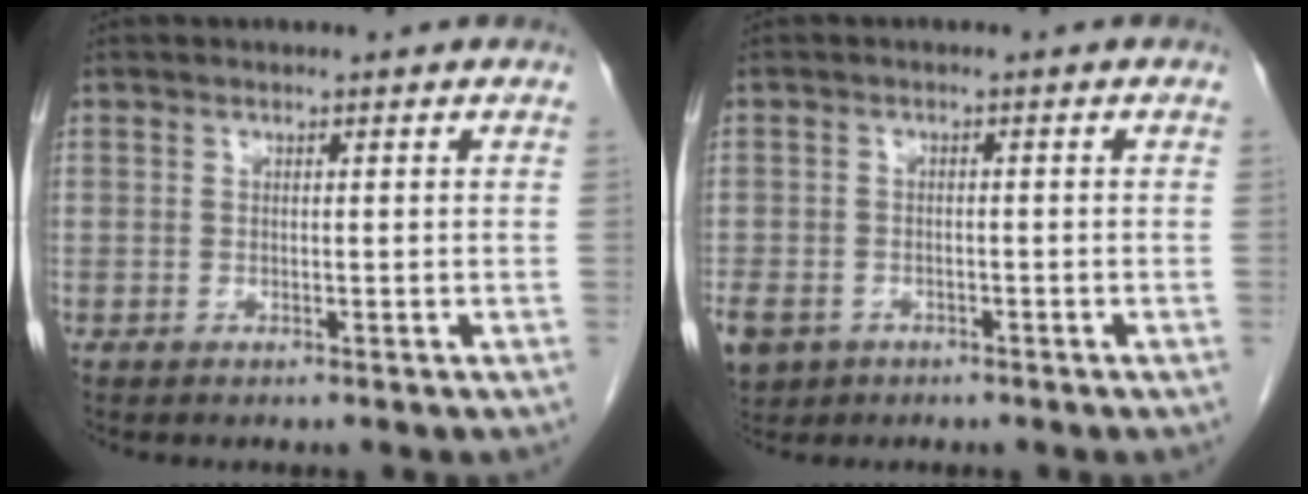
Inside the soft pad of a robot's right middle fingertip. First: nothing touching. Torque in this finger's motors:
{"motor_torque": [1.32, -0.82, 1.05, 0.21]}